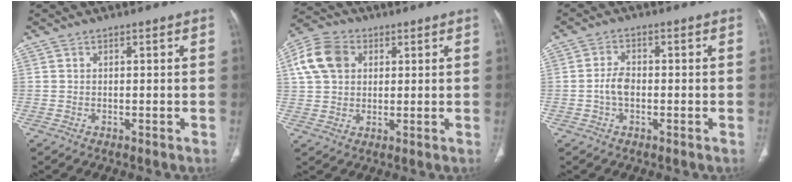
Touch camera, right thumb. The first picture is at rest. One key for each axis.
{"total": 10.0, "fx": 3.0, "fy": 7.5, "fz": 5.9, "tx": -0.107, "ty": 0.010, "tz": 0.050}
{"total": 3.6, "fx": -0.8, "fy": 2.1, "fz": 2.8, "tx": -0.055, "ty": 0.011, "tz": -0.018}